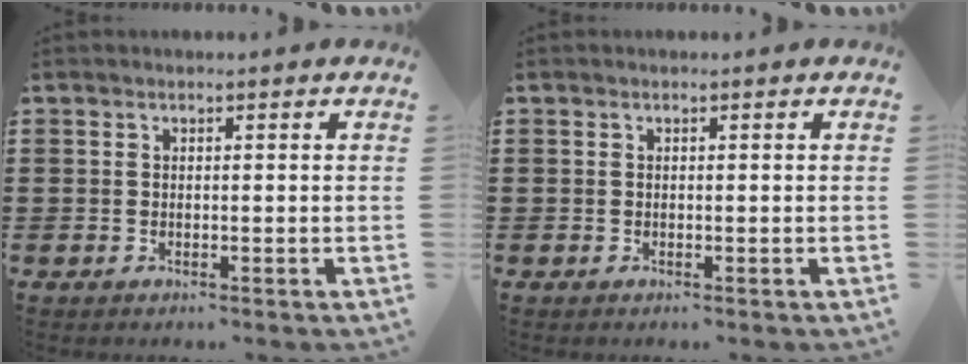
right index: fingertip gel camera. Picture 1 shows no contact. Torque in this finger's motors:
{"motor_torque": [1.02, 1.12, 0.01, 0.01]}